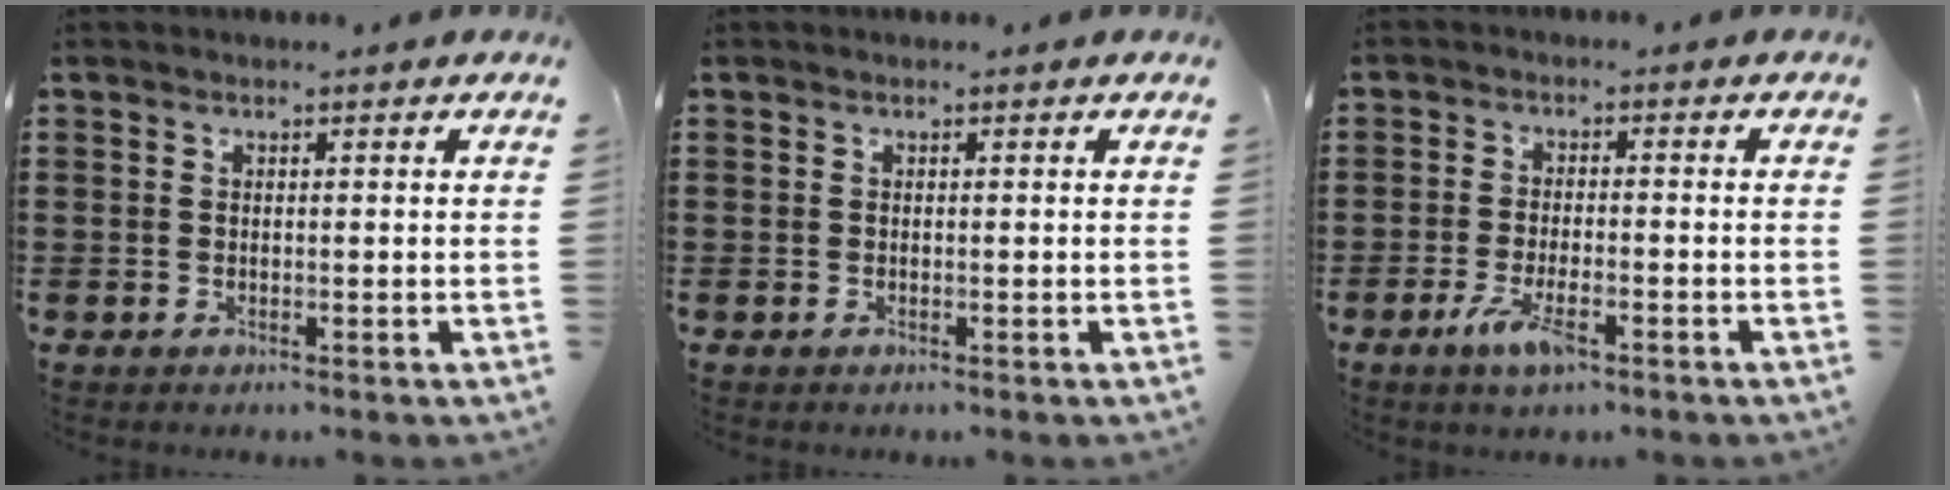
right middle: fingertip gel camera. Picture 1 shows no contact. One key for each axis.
{"total": 0.0}
{"total": 5.4, "fx": -2.8, "fy": 1.5, "fz": 4.3, "tx": -0.093, "ty": -0.007, "tz": -0.054}